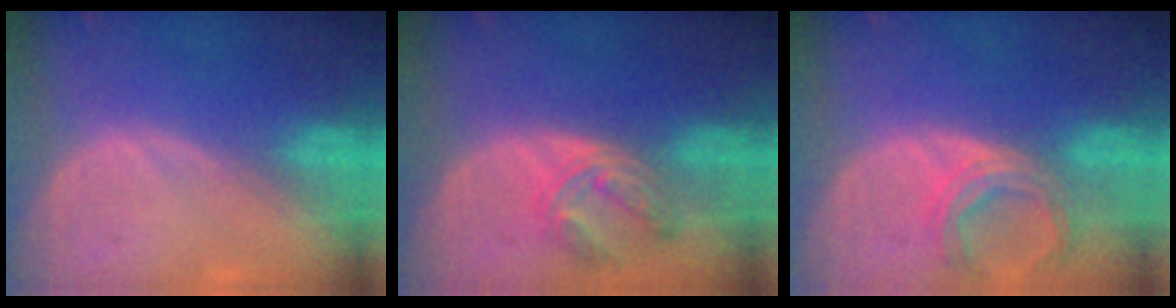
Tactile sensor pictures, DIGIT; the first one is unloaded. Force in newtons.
{"total": 5.5, "press": 5.4, "slide": 1.0}
{"total": 6.2, "press": 5.7, "slide": 2.5}